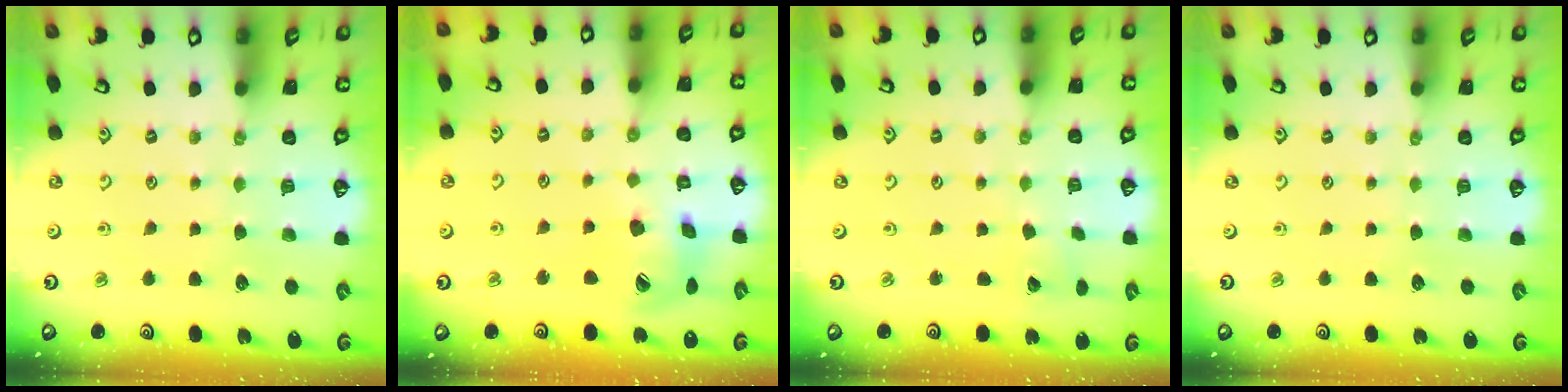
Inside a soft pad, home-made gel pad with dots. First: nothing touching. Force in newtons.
{"total": 13.4, "press": 13.3, "slide": 1.8}
{"total": 2.3, "press": 2.3, "slide": 0.1}
{"total": 0.0}